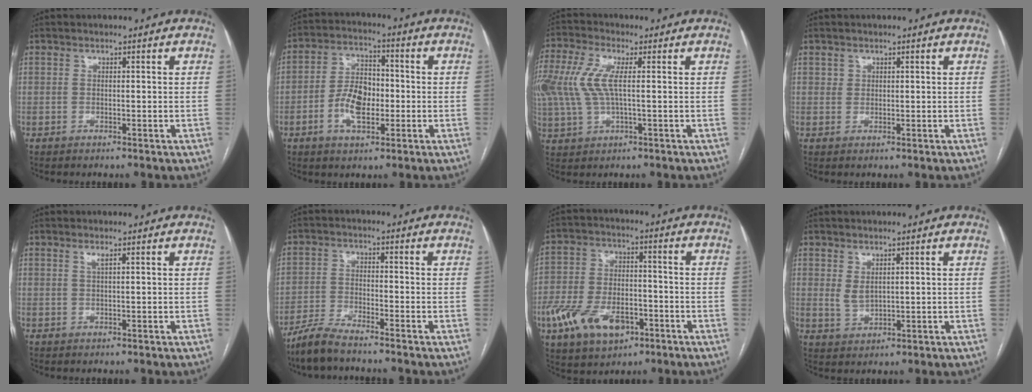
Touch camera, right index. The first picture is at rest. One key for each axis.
{"total": 8.4, "fx": -2.1, "fy": 4.4, "fz": 6.9, "tx": -0.142, "ty": 0.011, "tz": -0.035}
{"total": 13.8, "fx": 2.0, "fy": 6.2, "fz": 12.1, "tx": -0.310, "ty": 0.011, "tz": 0.037}
{"total": 0.9, "fx": 0.5, "fy": 0.8, "fz": 0.1, "tx": 0.011, "ty": 0.000, "tz": 0.005}
{"total": 1.0, "fx": 0.5, "fy": -0.1, "fz": 0.8, "tx": -0.021, "ty": 0.002, "tz": 0.011}
{"total": 5.4, "fx": -4.8, "fy": 0.3, "fz": 2.5, "tx": -0.053, "ty": -0.017, "tz": -0.100}
{"total": 13.4, "fx": -6.0, "fy": 7.5, "fz": 9.4, "tx": -0.185, "ty": 0.006, "tz": -0.098}
{"total": 2.6, "fx": 1.1, "fy": 1.4, "fz": 1.9, "tx": -0.041, "ty": -0.002, "tz": 0.031}